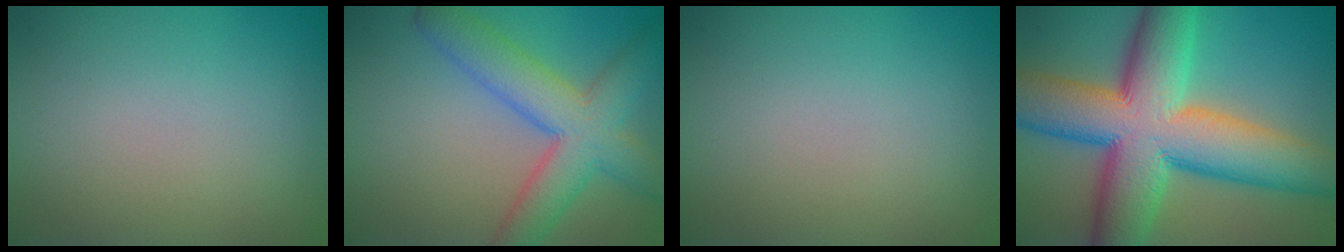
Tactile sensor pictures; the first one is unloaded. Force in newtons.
{"total": 7.0, "press": 7.0, "slide": 0.3}
{"total": 0.0}
{"total": 14.8, "press": 14.8, "slide": 0.5}